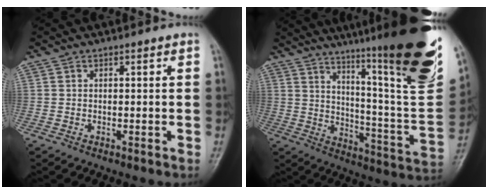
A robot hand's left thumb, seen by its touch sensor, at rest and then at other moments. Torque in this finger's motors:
{"motor_torque": [3.41, 1.57, 1.63, -1.14, 0.36]}